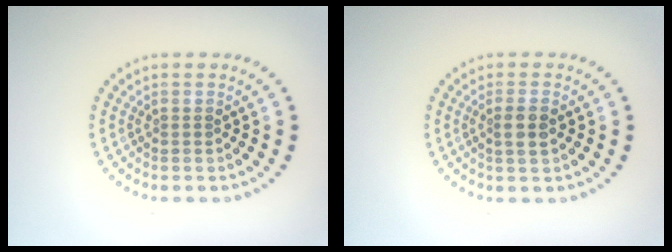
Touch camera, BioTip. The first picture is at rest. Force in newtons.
{"total": 1.9, "press": 1.7, "slide": 0.8}